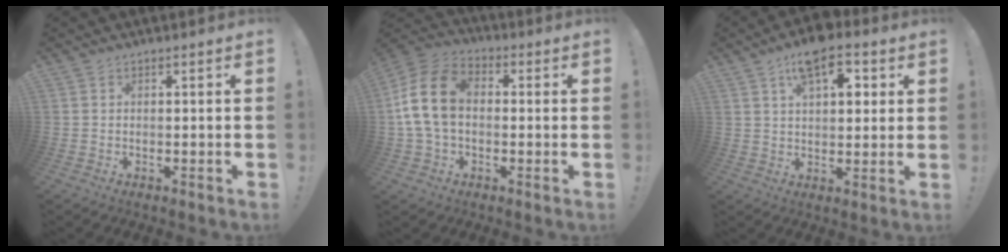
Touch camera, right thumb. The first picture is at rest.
{"total": 16.1, "force": [1.0, 11.1, 11.7], "torque": [-0.214, 0.024, 0.024]}
{"total": 12.5, "force": [6.1, 6.5, 8.7], "torque": [-0.118, -0.022, 0.106]}